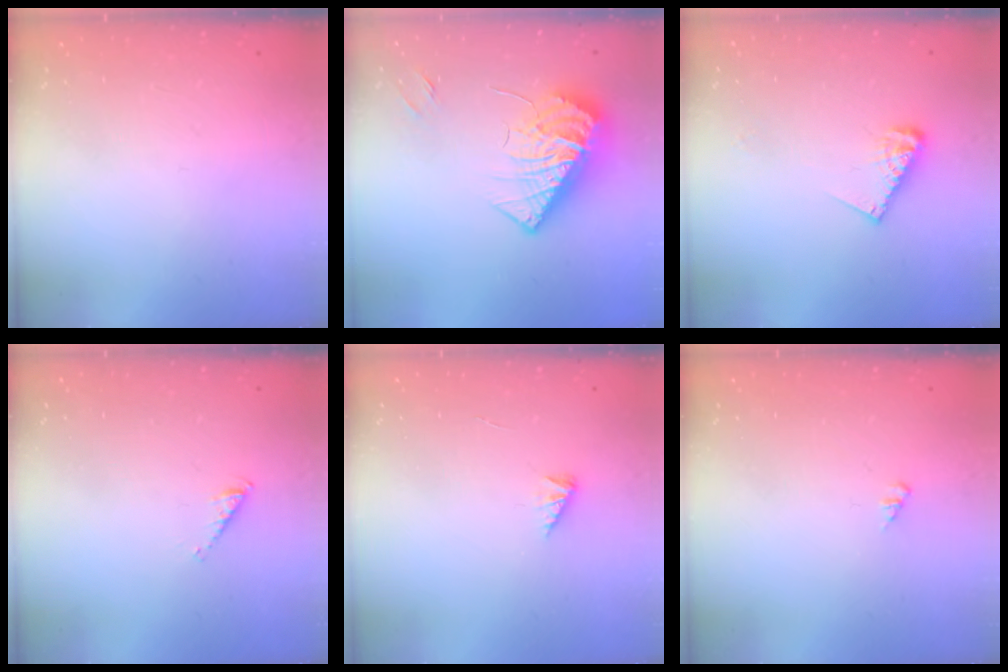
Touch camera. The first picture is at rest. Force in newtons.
{"total": 12.9, "press": 12.8, "slide": 1.2}
{"total": 7.3, "press": 7.3, "slide": 0.0}
{"total": 2.8, "press": 2.8, "slide": 0.5}
{"total": 1.9, "press": 1.8, "slide": 0.4}
{"total": 1.3, "press": 1.3, "slide": 0.3}